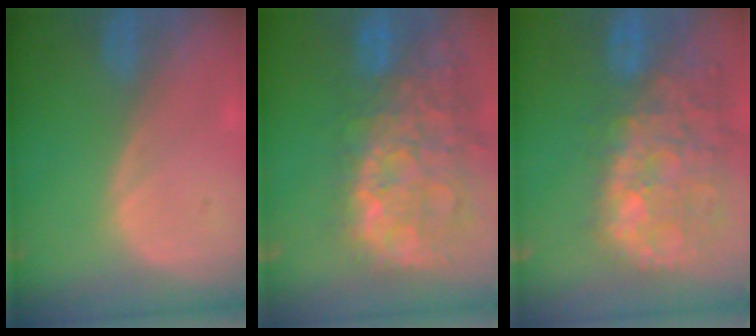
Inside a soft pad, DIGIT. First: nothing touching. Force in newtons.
{"total": 14.9, "press": 12.1, "slide": 8.7}
{"total": 14.4, "press": 11.7, "slide": 8.4}